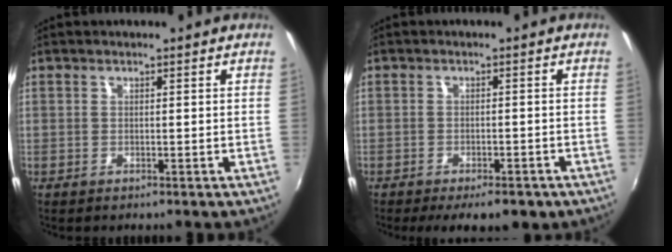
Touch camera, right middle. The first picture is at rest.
{"total": 8.4, "force": [-6.3, 2.8, 4.8], "torque": [-0.100, -0.020, -0.085]}